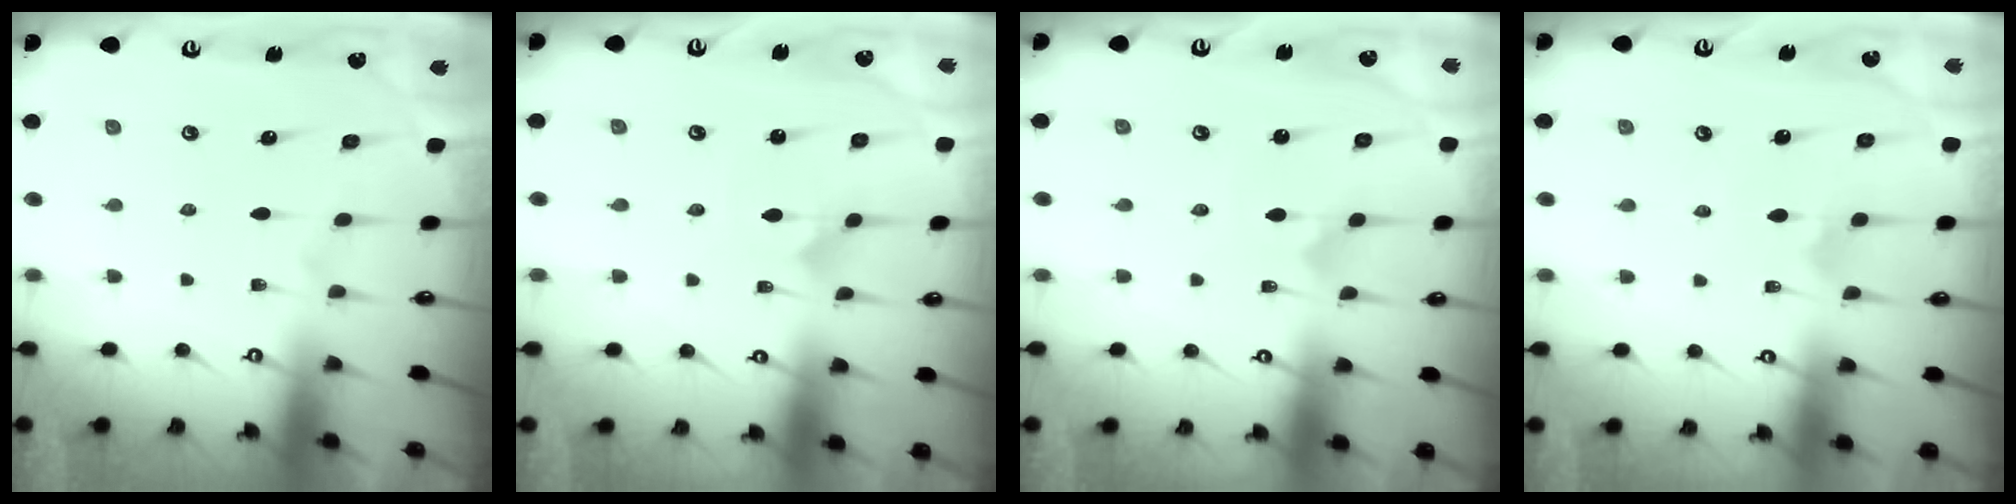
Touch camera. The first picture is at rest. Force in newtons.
{"total": 1.6, "press": 1.6, "slide": 0.0}
{"total": 0.7, "press": 0.7, "slide": 0.0}
{"total": 3.8, "press": 3.8, "slide": 0.4}